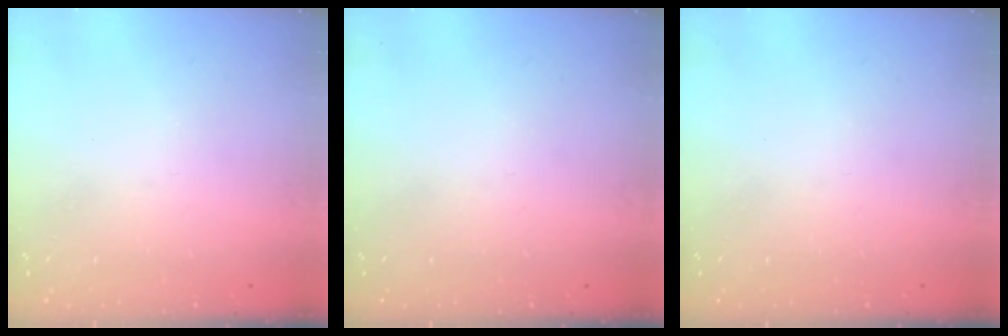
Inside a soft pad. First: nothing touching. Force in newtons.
{"total": 0.0}
{"total": 0.0}